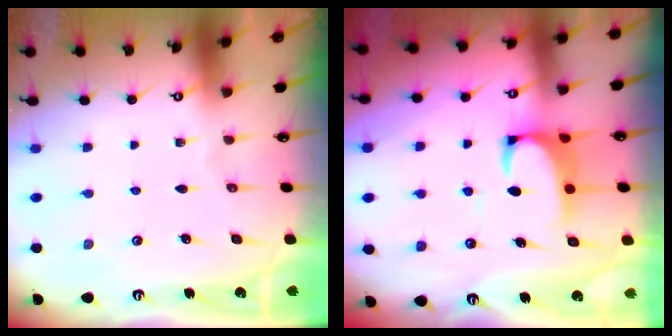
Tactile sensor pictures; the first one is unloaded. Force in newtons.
{"total": 2.2, "press": 2.0, "slide": 0.9}